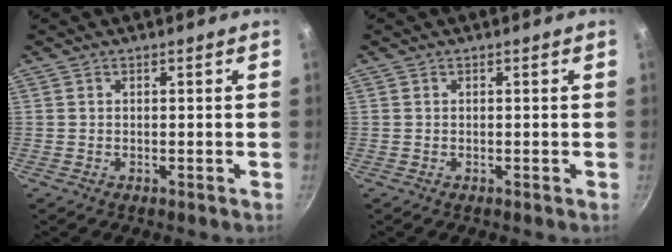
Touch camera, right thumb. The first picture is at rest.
{"total": 0.0}